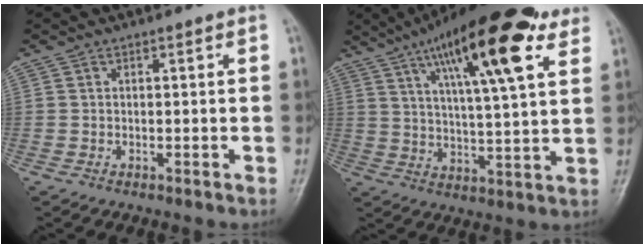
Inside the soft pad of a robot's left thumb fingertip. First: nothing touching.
{"total": 21.4, "force": [11.7, 5.1, 17.1], "torque": [-0.256, -0.026, 0.185]}